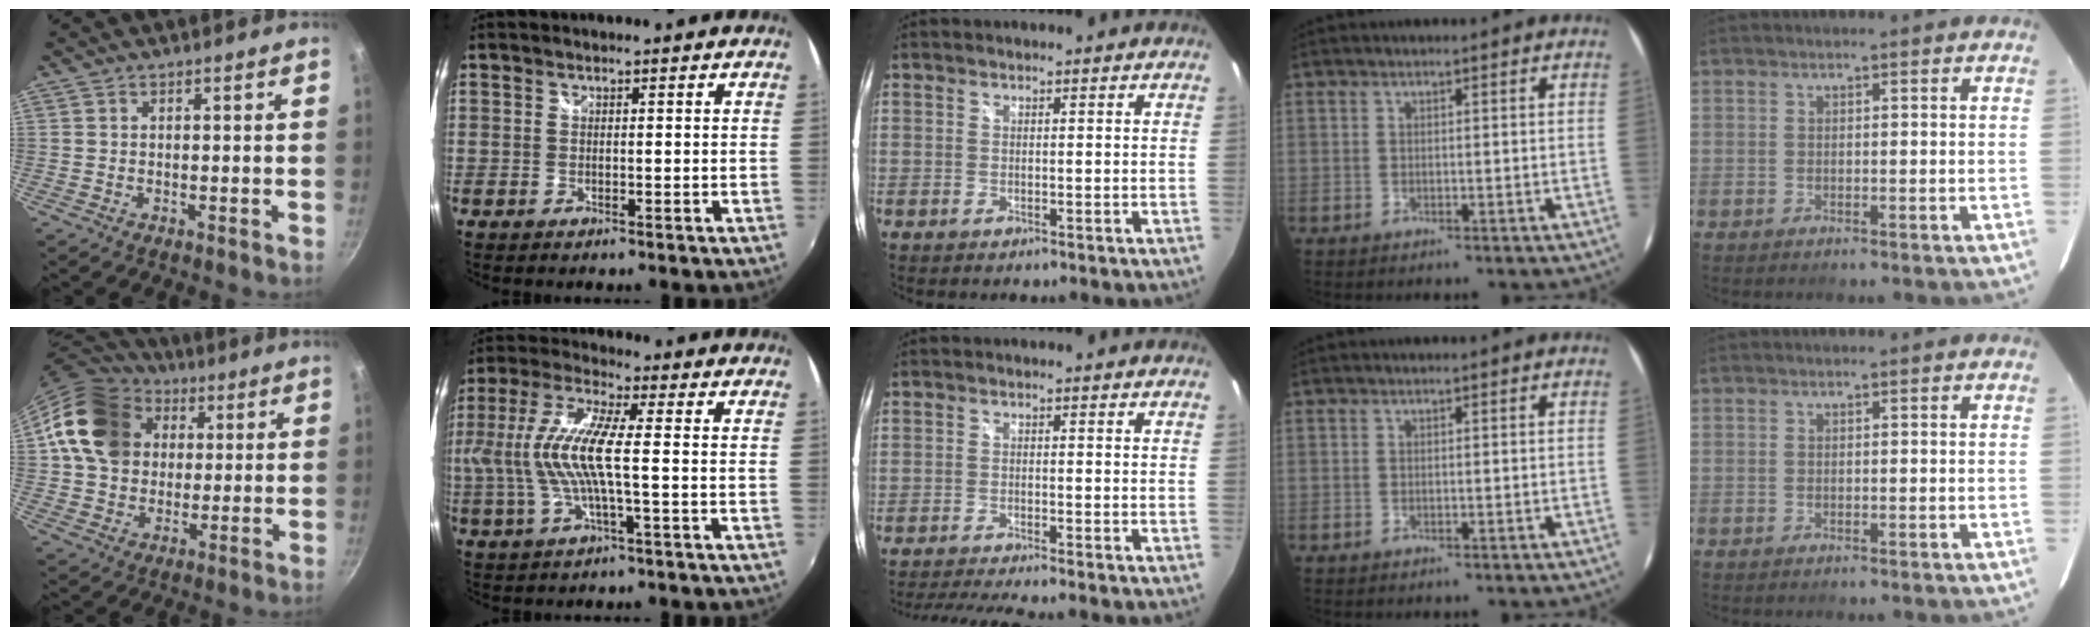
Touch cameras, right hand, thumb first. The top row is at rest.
{"thumb": {"total": 17.8, "force": [4.2, 14.5, 9.5], "torque": [-0.150, 0.018, 0.067]}, "index": {"total": 12.6, "force": [-1.0, 1.8, 12.4], "torque": [-0.244, -0.001, -0.018]}, "middle": {"total": 6.7, "force": [-6.0, -1.0, 2.8], "torque": [-0.069, -0.020, -0.100]}}